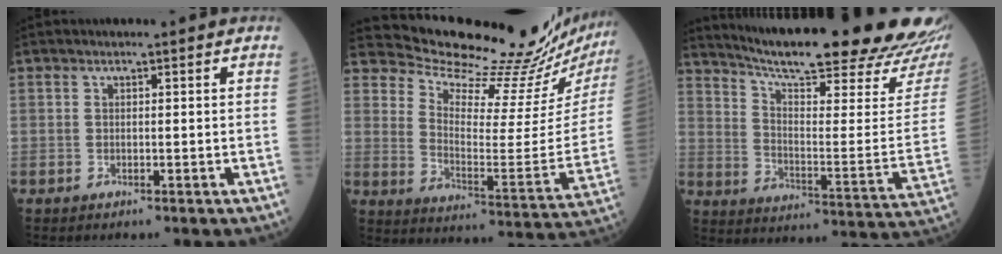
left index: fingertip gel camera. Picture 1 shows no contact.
{"total": 22.5, "force": [21.6, 0.5, 6.3], "torque": [-0.117, -0.118, 0.285]}
{"total": 27.4, "force": [24.0, 0.8, 13.2], "torque": [-0.213, -0.089, 0.318]}